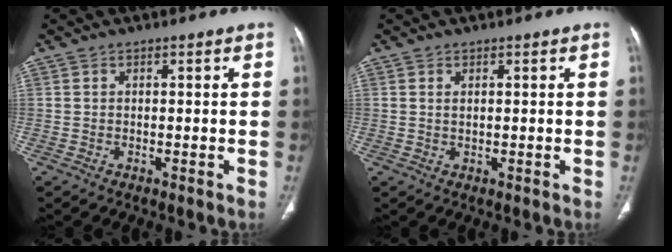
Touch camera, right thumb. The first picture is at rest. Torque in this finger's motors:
{"motor_torque": [-0.11, -0.08, -0.13, -0.20, -0.03]}